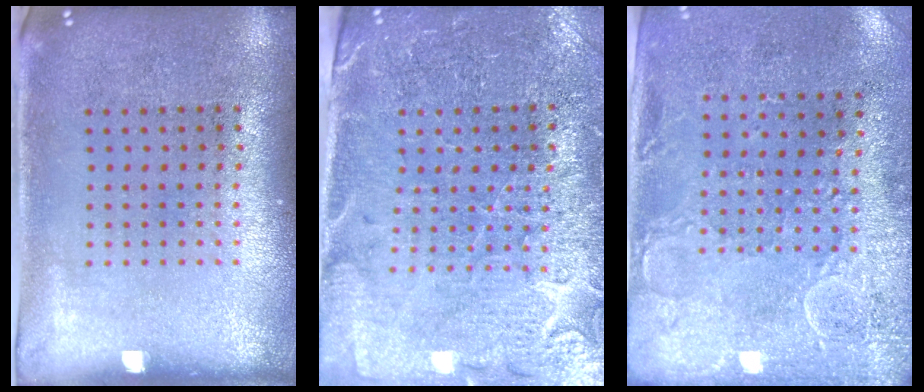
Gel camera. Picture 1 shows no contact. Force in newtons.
{"total": 3.3, "press": 3.2, "slide": 0.9}
{"total": 3.1, "press": 2.3, "slide": 2.0}